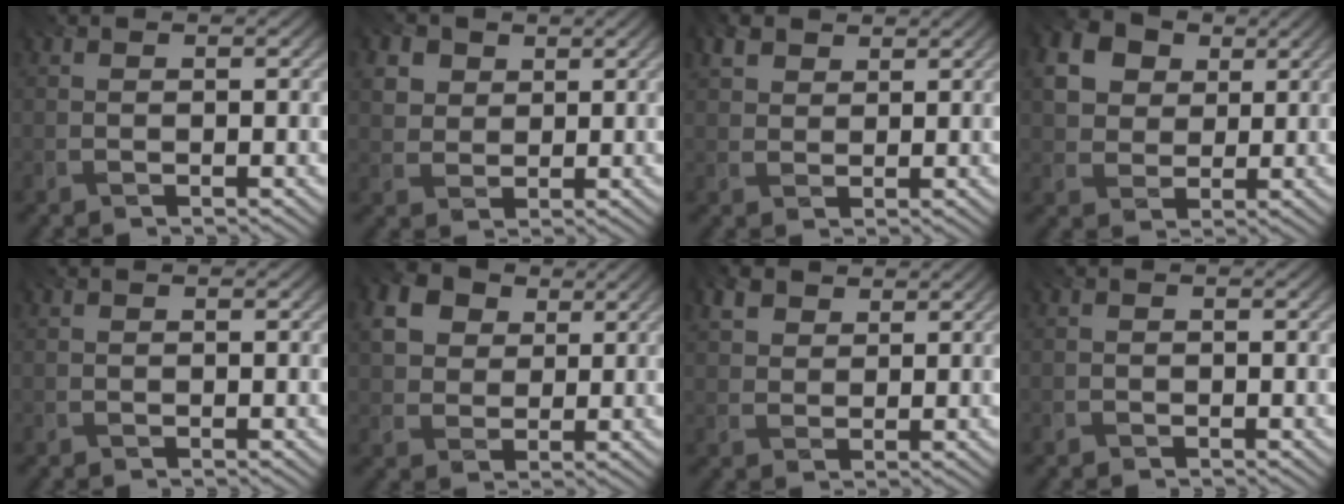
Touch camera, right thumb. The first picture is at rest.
{"total": 3.7, "force": [1.8, 2.9, 1.4], "torque": [-0.055, -0.012, 0.042]}
{"total": 2.9, "force": [1.9, 1.7, 1.2], "torque": [-0.033, 0.004, 0.039]}
{"total": 10.2, "force": [4.3, 7.9, 4.7], "torque": [-0.143, 0.016, 0.086]}
{"total": 0.0}
{"total": 6.4, "force": [2.8, 4.8, 3.2], "torque": [-0.104, 0.010, 0.048]}
{"total": 3.2, "force": [2.1, 2.0, 1.4], "torque": [-0.040, 0.004, 0.041]}
{"total": 1.1, "force": [-0.9, 0.5, -0.2], "torque": [0.000, 0.001, -0.018]}